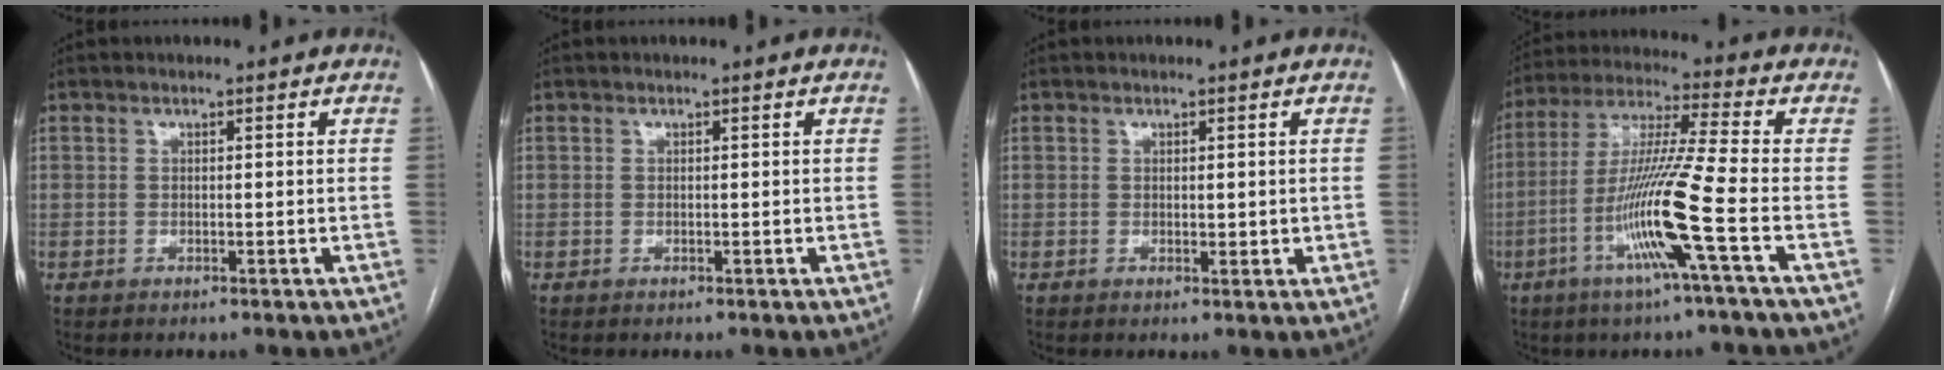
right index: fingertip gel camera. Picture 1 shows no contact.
{"total": 0.0}
{"total": 1.5, "force": [0.2, 0.8, 1.3], "torque": [-0.018, -0.006, 0.005]}
{"total": 14.0, "force": [-4.9, -1.9, 13.0], "torque": [-0.261, -0.013, -0.101]}